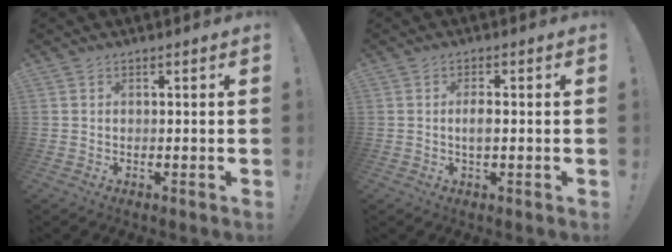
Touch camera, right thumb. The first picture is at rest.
{"total": 3.0, "force": [-0.1, 1.0, 2.8], "torque": [-0.054, -0.001, -0.007]}